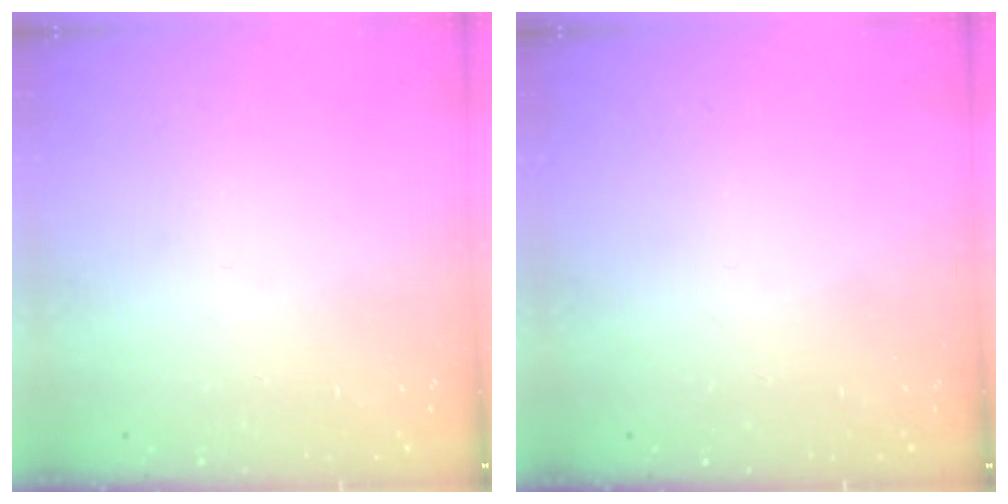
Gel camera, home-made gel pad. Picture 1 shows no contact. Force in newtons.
{"total": 0.0}